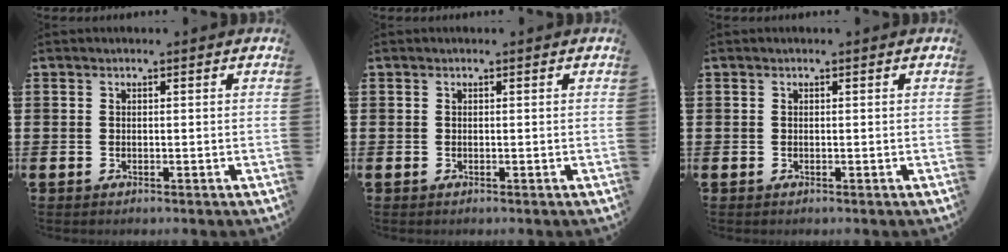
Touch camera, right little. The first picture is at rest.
{"total": 0.0}
{"total": 0.0}